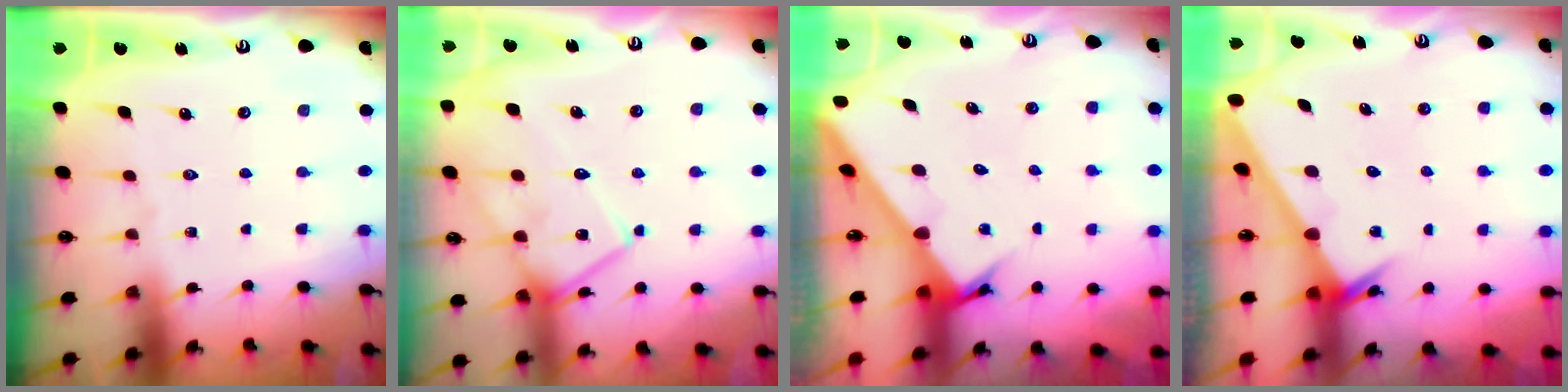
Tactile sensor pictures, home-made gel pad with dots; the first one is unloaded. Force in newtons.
{"total": 15.2, "press": 15.2, "slide": 1.1}
{"total": 2.9, "press": 2.9, "slide": 0.2}
{"total": 2.5, "press": 2.5, "slide": 0.1}